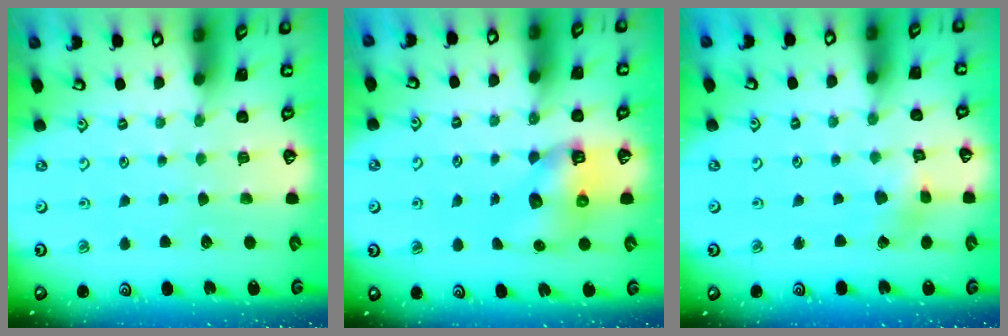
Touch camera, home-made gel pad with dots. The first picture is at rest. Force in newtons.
{"total": 6.8, "press": 6.8, "slide": 0.6}
{"total": 2.9, "press": 2.9, "slide": 0.2}